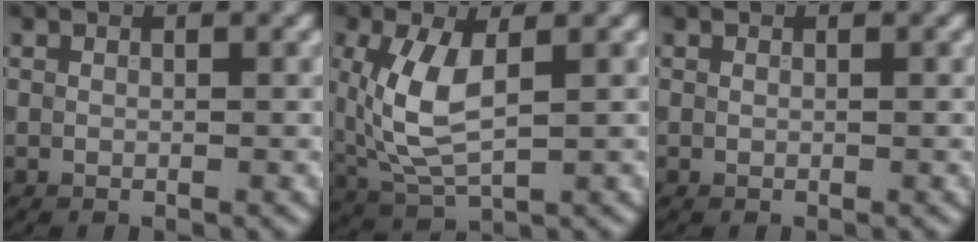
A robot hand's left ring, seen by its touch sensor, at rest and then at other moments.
{"total": 6.3, "force": [0.8, 2.9, 5.5], "torque": [-0.135, -0.002, 0.019]}
{"total": 0.0}